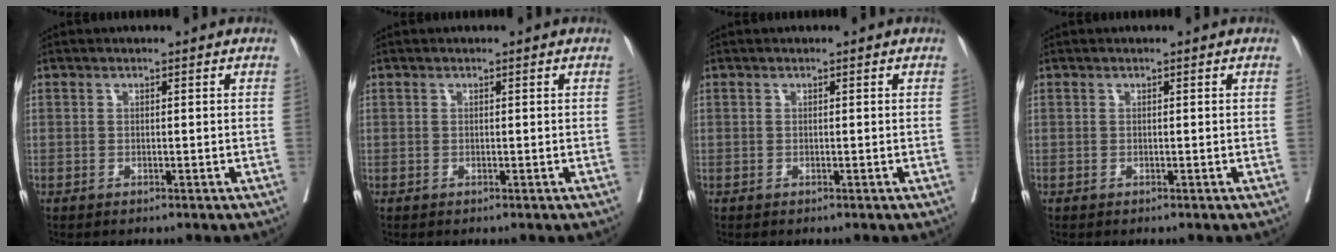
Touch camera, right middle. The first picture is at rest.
{"total": 0.0}
{"total": 0.0}
{"total": 0.0}